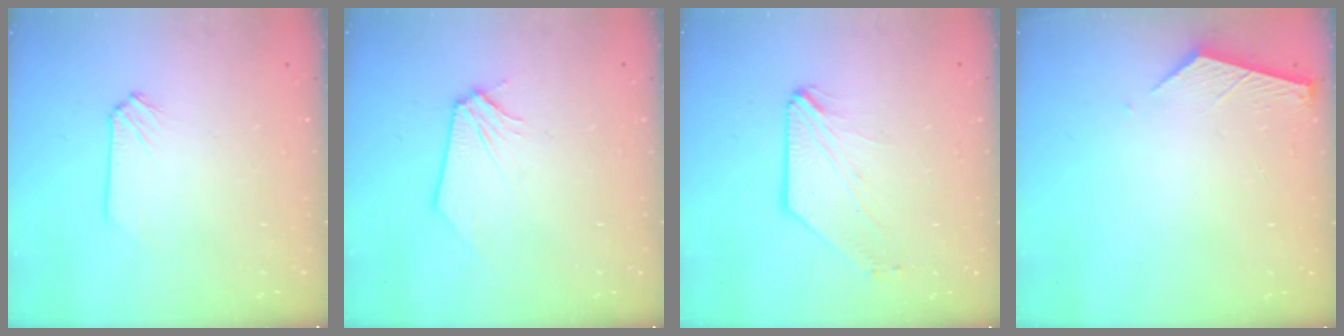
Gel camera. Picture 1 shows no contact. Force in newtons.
{"total": 0.0}
{"total": 1.6, "press": 1.6, "slide": 0.4}
{"total": 2.4, "press": 2.4, "slide": 0.3}